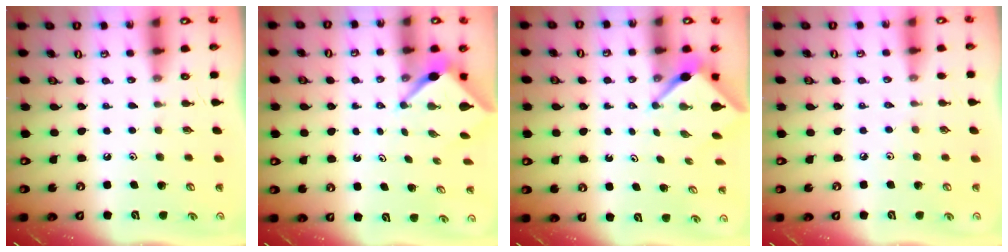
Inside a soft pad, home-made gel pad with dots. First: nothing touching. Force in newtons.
{"total": 3.4, "press": 3.4, "slide": 0.1}
{"total": 3.3, "press": 3.3, "slide": 0.2}
{"total": 2.2, "press": 2.2, "slide": 0.5}